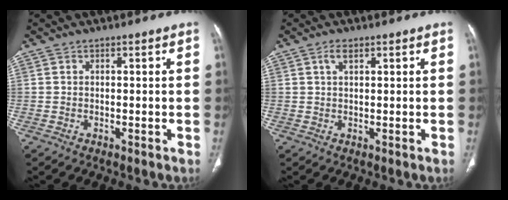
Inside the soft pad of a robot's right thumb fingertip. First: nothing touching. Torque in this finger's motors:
{"motor_torque": [0.60, 0.58, 0.40, 0.00, -0.04]}